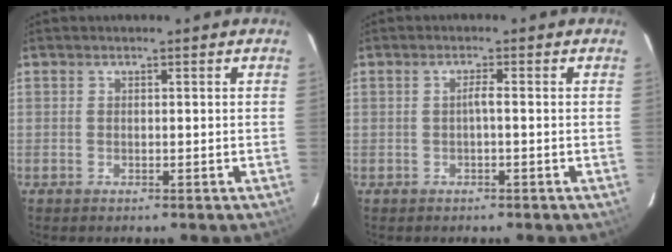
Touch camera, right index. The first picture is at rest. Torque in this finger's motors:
{"motor_torque": [0.23, -0.14, 0.22, 0.04]}